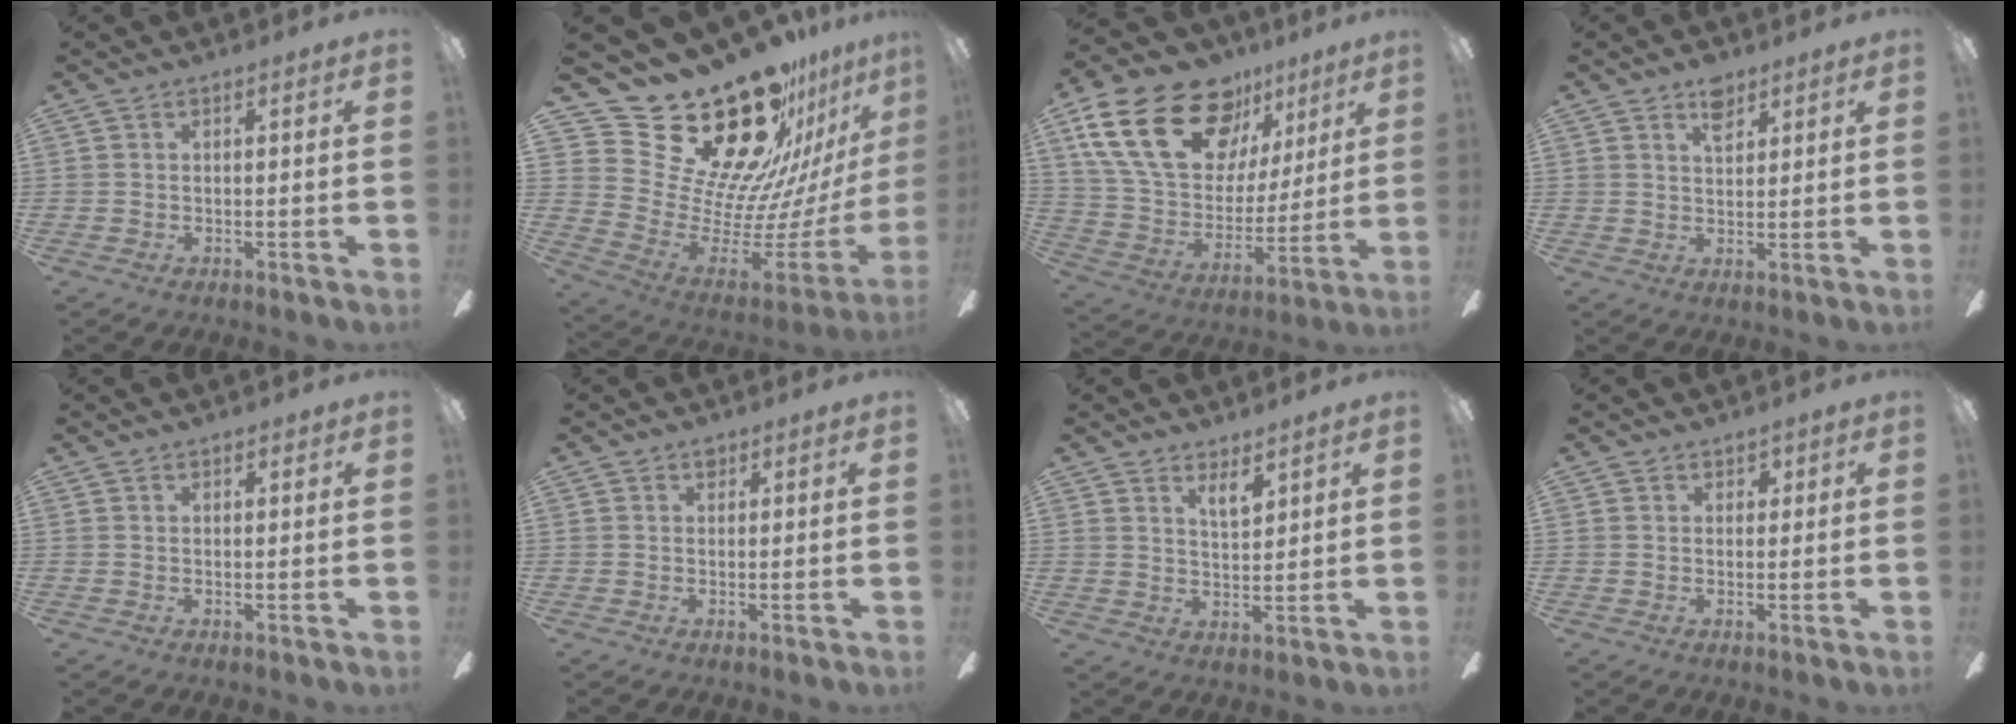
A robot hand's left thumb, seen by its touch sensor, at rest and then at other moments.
{"total": 32.2, "force": [22.1, 15.3, 17.7], "torque": [-0.270, -0.198, 0.447]}
{"total": 26.4, "force": [14.4, 15.7, 15.6], "torque": [-0.279, -0.069, 0.269]}
{"total": 5.2, "force": [3.4, 2.6, 2.8], "torque": [-0.039, -0.009, 0.058]}
{"total": 0.8, "force": [0.5, 0.4, 0.4], "torque": [-0.001, -0.001, 0.008]}
{"total": 1.3, "force": [0.8, 0.8, 0.6], "torque": [-0.005, -0.001, 0.013]}
{"total": 5.0, "force": [3.8, 1.7, 2.6], "torque": [-0.035, -0.021, 0.064]}
{"total": 1.6, "force": [1.1, 1.1, 0.2], "torque": [0.003, -0.001, 0.019]}